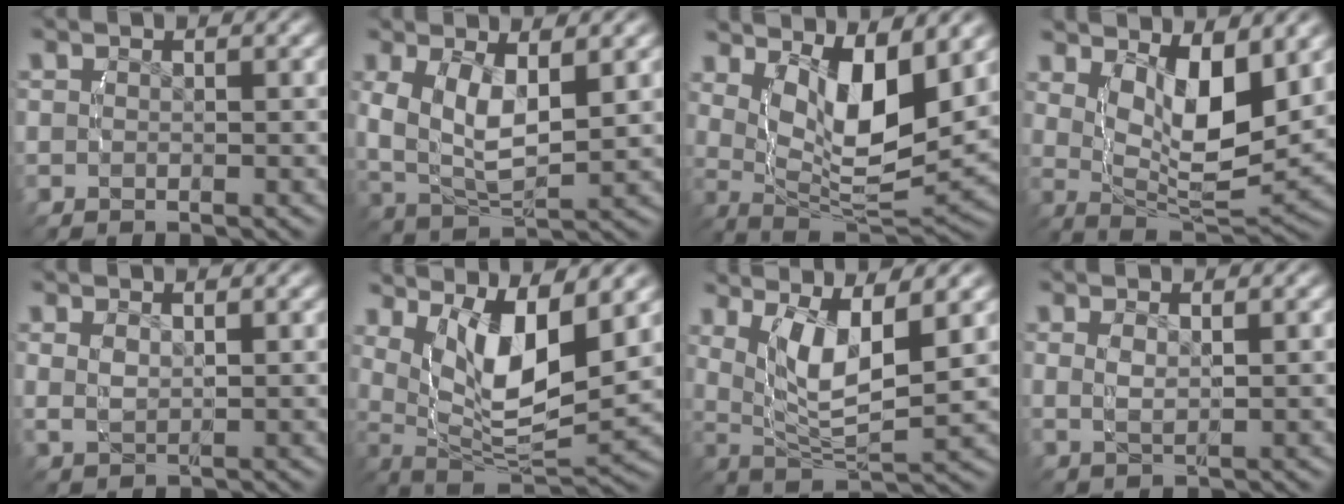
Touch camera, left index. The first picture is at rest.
{"total": 6.9, "force": [0.8, 4.4, 5.2], "torque": [-0.118, -0.025, 0.028]}
{"total": 10.8, "force": [2.3, 5.8, 8.9], "torque": [-0.154, -0.029, 0.049]}
{"total": 8.5, "force": [2.2, 3.7, 7.4], "torque": [-0.120, -0.025, 0.047]}
{"total": 1.8, "force": [1.0, 0.7, 1.3], "torque": [-0.025, 0.002, 0.023]}
{"total": 11.1, "force": [2.9, 6.1, 8.8], "torque": [-0.167, -0.026, 0.059]}
{"total": 7.8, "force": [2.5, 3.8, 6.3], "torque": [-0.125, -0.011, 0.051]}
{"total": 2.0, "force": [1.0, 0.5, 1.7], "torque": [-0.033, 0.002, 0.020]}